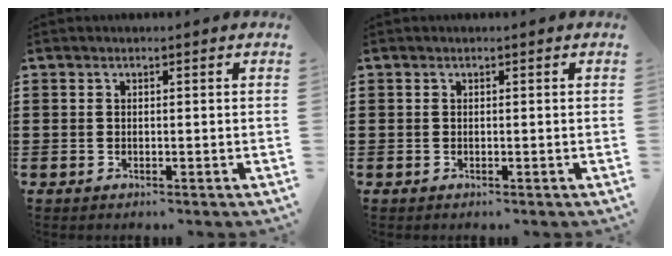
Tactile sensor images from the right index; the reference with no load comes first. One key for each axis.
{"total": 0.0}